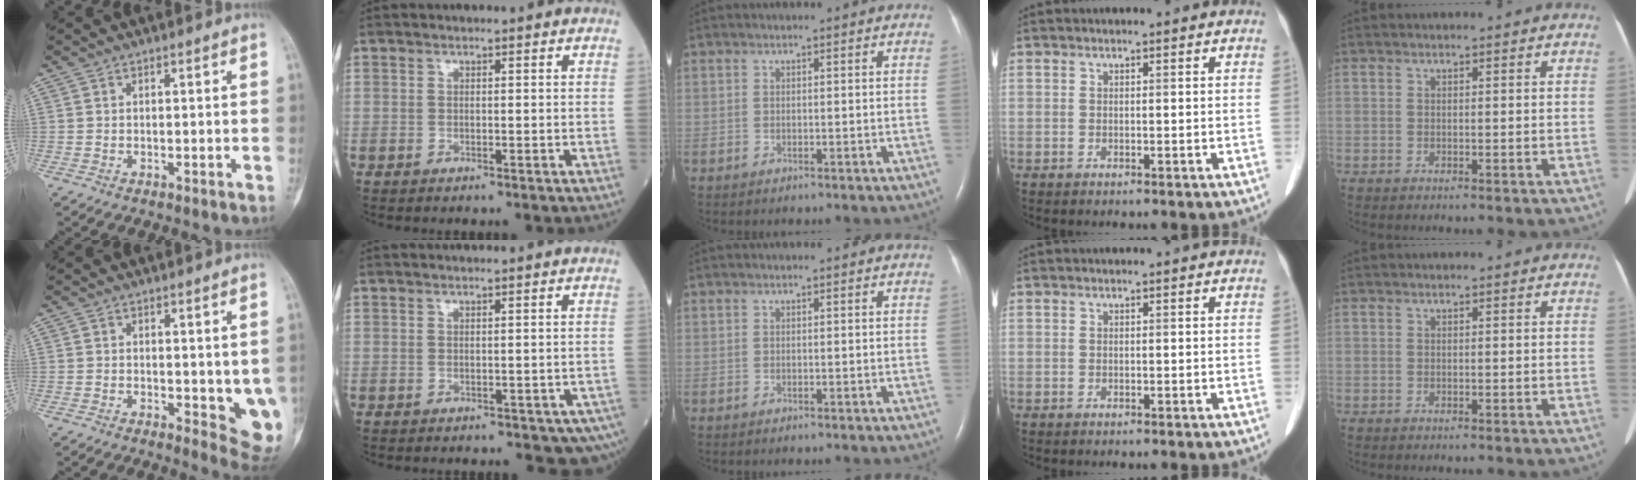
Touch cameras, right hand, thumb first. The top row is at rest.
{"thumb": {"total": 8.1, "force": [-0.5, 3.4, 7.3], "torque": [-0.060, -0.018, -0.001]}, "index": {"total": 5.5, "force": [-2.2, 2.9, 4.1], "torque": [-0.061, 0.005, -0.025]}}